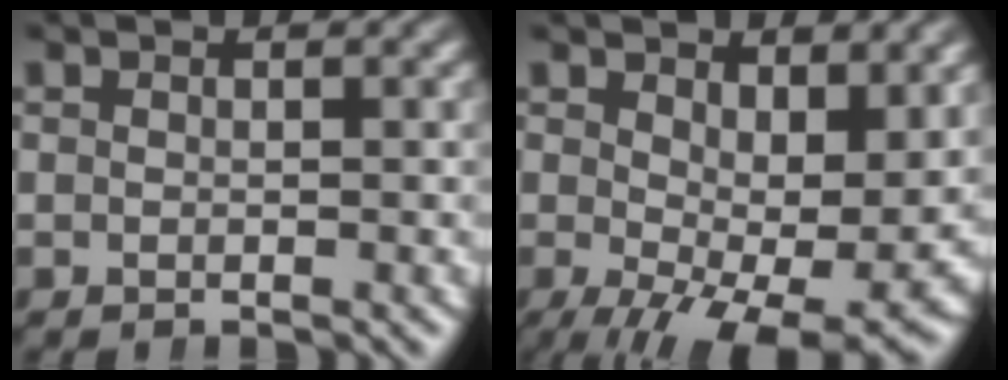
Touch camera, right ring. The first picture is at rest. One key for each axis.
{"total": 8.0, "fx": -1.8, "fy": 3.7, "fz": 6.9, "tx": -0.094, "ty": -0.056, "tz": 0.002}